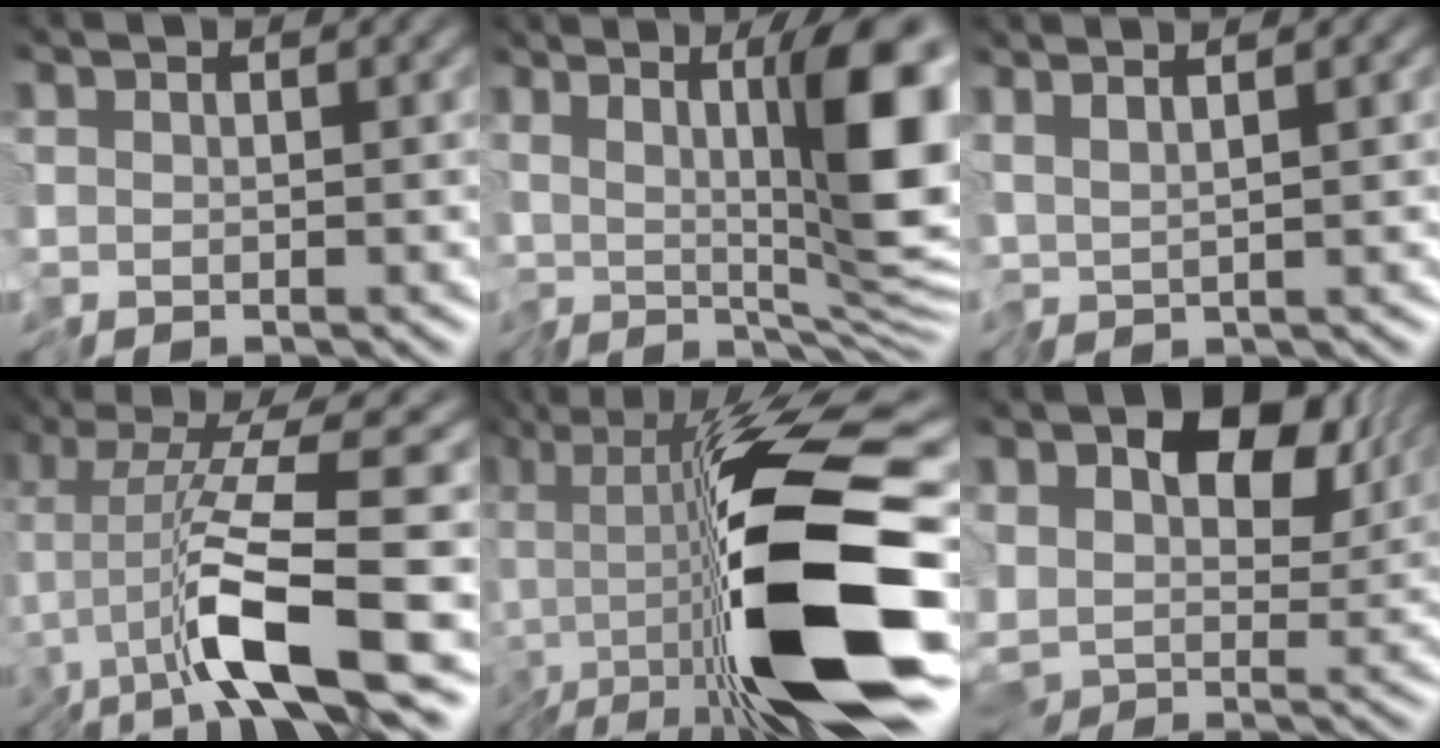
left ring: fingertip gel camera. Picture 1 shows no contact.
{"total": 12.5, "force": [2.5, 4.2, 11.5], "torque": [-0.188, -0.003, 0.037]}
{"total": 1.8, "force": [1.0, -0.2, 1.5], "torque": [-0.032, 0.009, 0.017]}
{"total": 8.3, "force": [-3.9, 0.2, 7.3], "torque": [-0.120, 0.010, -0.078]}
{"total": 14.2, "force": [-4.9, 2.9, 13.0], "torque": [-0.213, 0.002, -0.095]}
{"total": 12.7, "force": [3.5, 8.4, 8.8], "torque": [-0.151, -0.010, 0.070]}